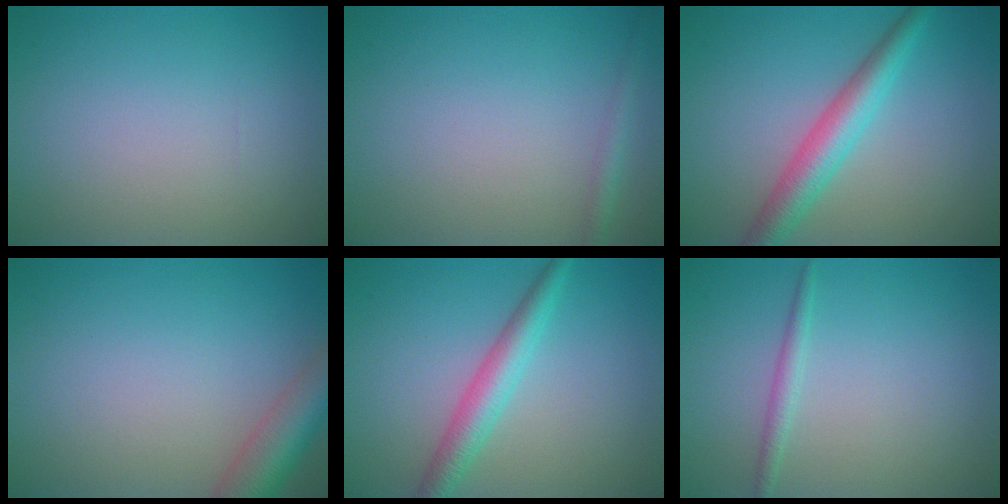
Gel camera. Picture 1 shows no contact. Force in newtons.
{"total": 1.3, "press": 1.3, "slide": 0.0}
{"total": 4.3, "press": 4.3, "slide": 0.0}
{"total": 4.9, "press": 4.9, "slide": 0.3}
{"total": 3.5, "press": 3.5, "slide": 0.0}
{"total": 1.3, "press": 1.3, "slide": 0.1}